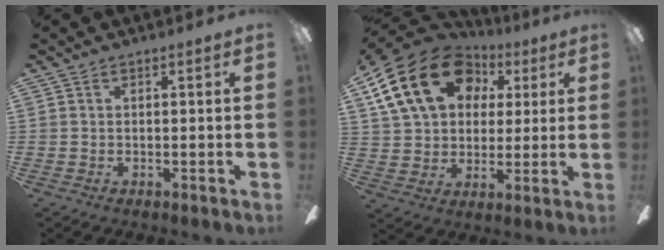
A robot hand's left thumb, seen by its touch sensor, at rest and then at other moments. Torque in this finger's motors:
{"motor_torque": [1.89, 2.75, 1.28, -1.49, 0.50]}